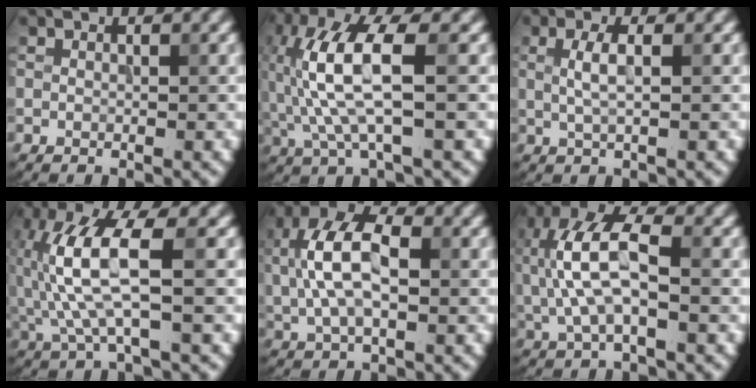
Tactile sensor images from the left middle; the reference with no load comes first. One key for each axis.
{"total": 7.6, "fx": 0.1, "fy": 2.3, "fz": 7.2, "tx": -0.168, "ty": 0.015, "tz": 0.002}
{"total": 2.1, "fx": 0.4, "fy": 0.5, "fz": 2.0, "tx": -0.041, "ty": 0.002, "tz": 0.007}
{"total": 7.4, "fx": 0.1, "fy": 2.1, "fz": 7.1, "tx": -0.169, "ty": 0.011, "tz": 0.002}
{"total": 7.3, "fx": 0.8, "fy": 3.9, "fz": 6.2, "tx": -0.132, "ty": 0.013, "tz": 0.010}
{"total": 7.5, "fx": 0.4, "fy": 3.4, "fz": 6.7, "tx": -0.149, "ty": 0.016, "tz": 0.002}